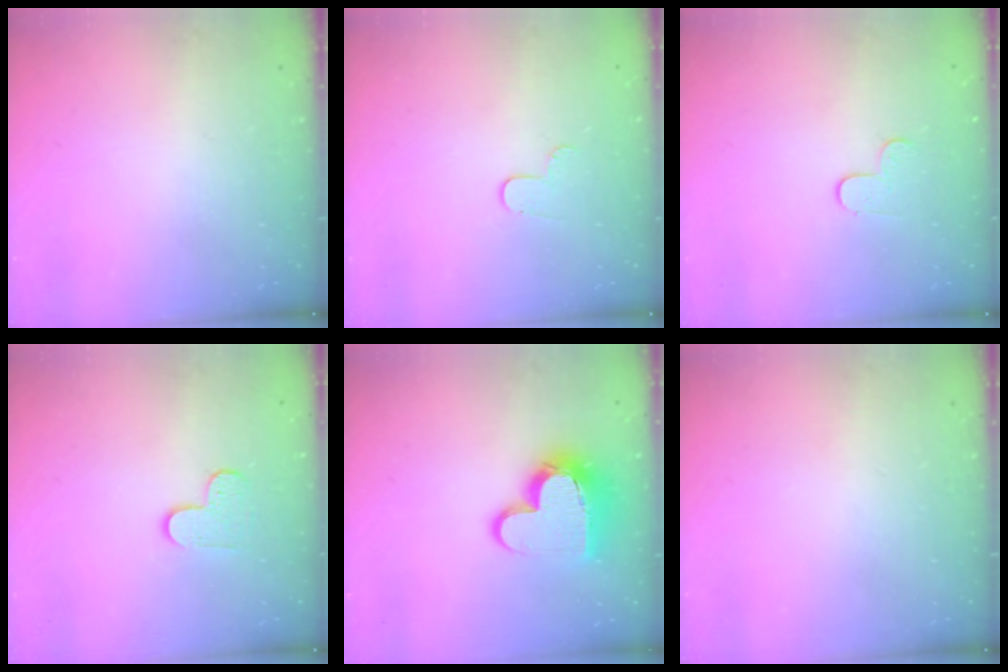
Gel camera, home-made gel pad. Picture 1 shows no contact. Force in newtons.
{"total": 3.8, "press": 3.8, "slide": 0.4}
{"total": 3.7, "press": 3.7, "slide": 0.4}
{"total": 4.7, "press": 4.7, "slide": 0.5}
{"total": 12.7, "press": 12.7, "slide": 1.4}
{"total": 0.0}